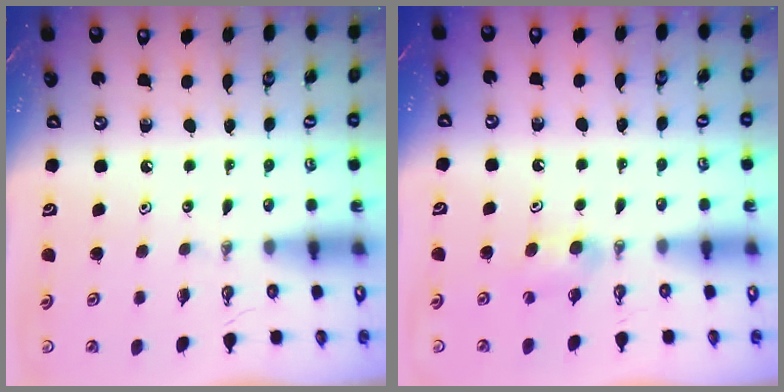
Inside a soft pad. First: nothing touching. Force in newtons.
{"total": 7.9, "press": 2.0, "slide": 7.7}